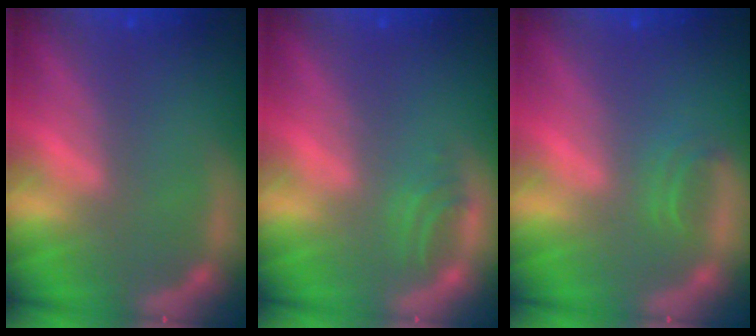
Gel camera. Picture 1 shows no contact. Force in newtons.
{"total": 1.5}
{"total": 1.4}